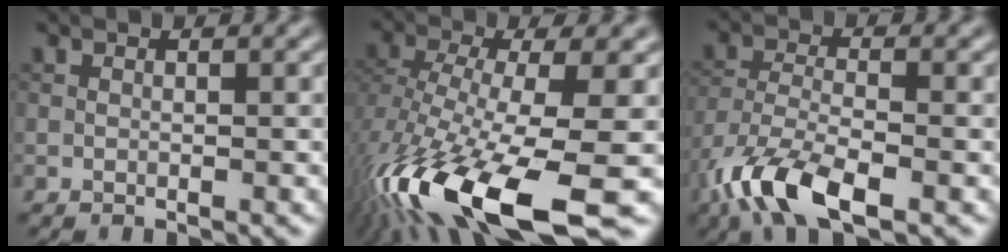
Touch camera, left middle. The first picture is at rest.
{"total": 15.1, "force": [-7.3, 4.4, 12.4], "torque": [-0.263, -0.025, -0.118]}
{"total": 7.7, "force": [-4.6, 2.7, 5.6], "torque": [-0.118, -0.007, -0.097]}